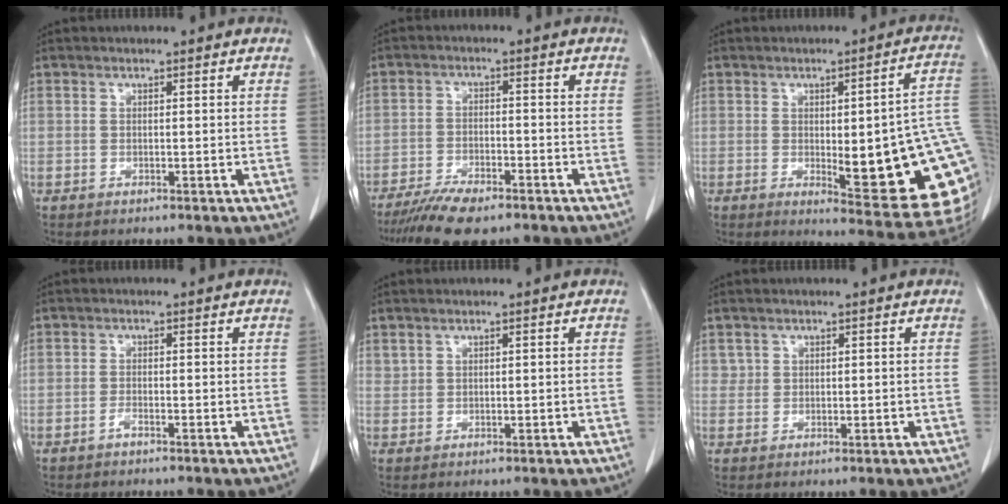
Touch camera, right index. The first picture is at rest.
{"total": 8.6, "force": [-6.8, 2.1, 4.8], "torque": [-0.077, -0.017, -0.113]}
{"total": 20.7, "force": [-1.3, 4.1, 20.2], "torque": [-0.174, 0.004, 0.000]}
{"total": 0.8, "force": [-0.6, 0.1, 0.5], "torque": [-0.008, 0.002, -0.009]}
{"total": 1.0, "force": [0.7, 0.5, 0.4], "torque": [-0.006, 0.006, 0.020]}
{"total": 1.4, "force": [0.7, 1.2, 0.2], "torque": [0.006, 0.003, 0.010]}